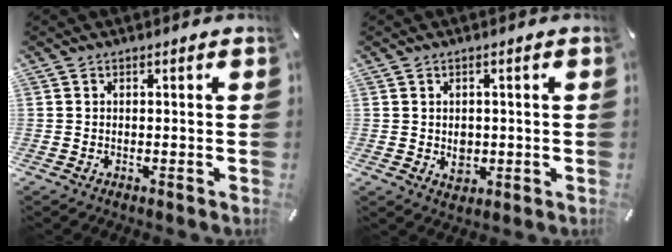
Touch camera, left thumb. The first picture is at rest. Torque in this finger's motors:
{"motor_torque": [0.07, 0.82, 0.35, -0.22, 0.09]}